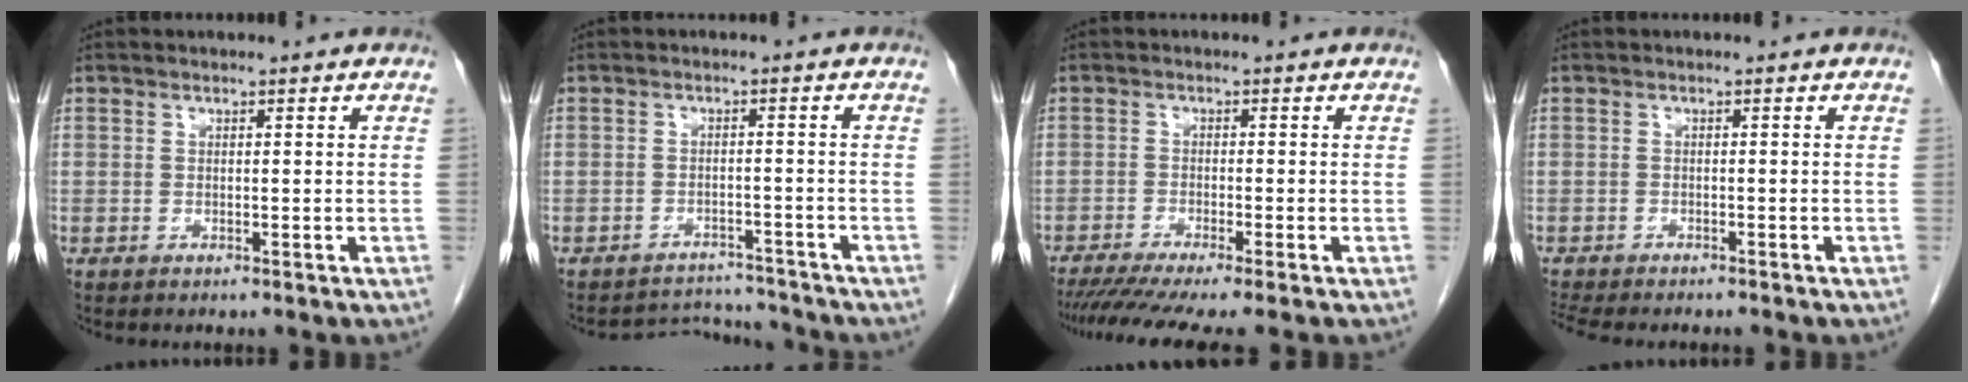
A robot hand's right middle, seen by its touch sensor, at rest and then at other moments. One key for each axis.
{"total": 5.1, "fx": -4.9, "fy": 0.2, "fz": -1.5, "tx": 0.019, "ty": 0.009, "tz": -0.072}
{"total": 9.1, "fx": -7.6, "fy": -0.6, "fz": 5.1, "tx": -0.068, "ty": -0.024, "tz": -0.118}
{"total": 8.3, "fx": -7.3, "fy": 1.6, "fz": 3.5, "tx": -0.056, "ty": -0.009, "tz": -0.106}